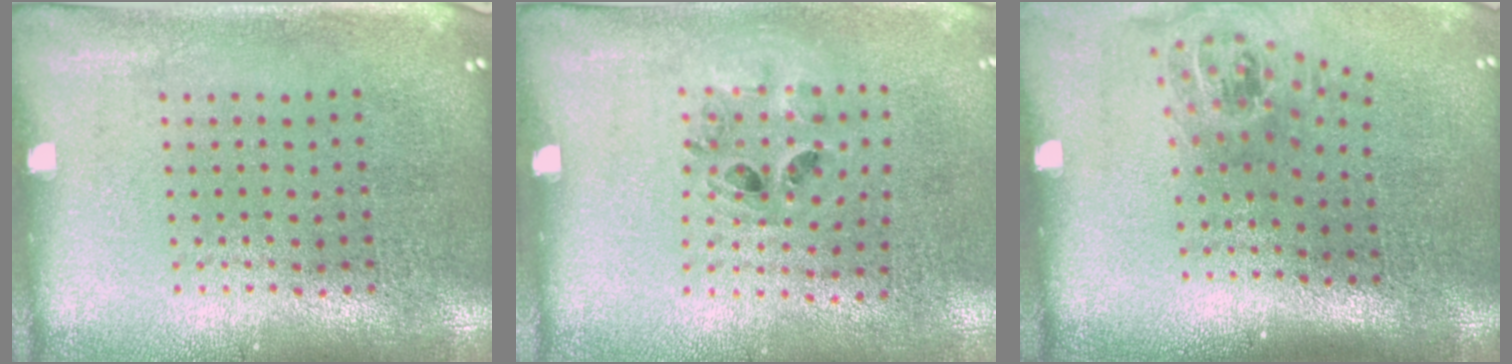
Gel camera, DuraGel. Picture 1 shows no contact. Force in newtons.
{"total": 0.9, "press": 0.8, "slide": 0.5}
{"total": 1.6, "press": 1.2, "slide": 1.1}